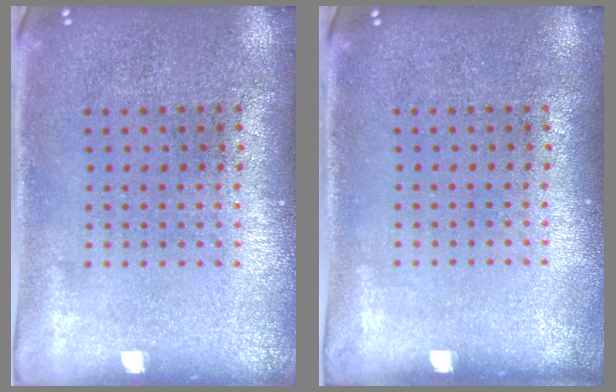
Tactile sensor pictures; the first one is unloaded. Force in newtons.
{"total": 0.0}